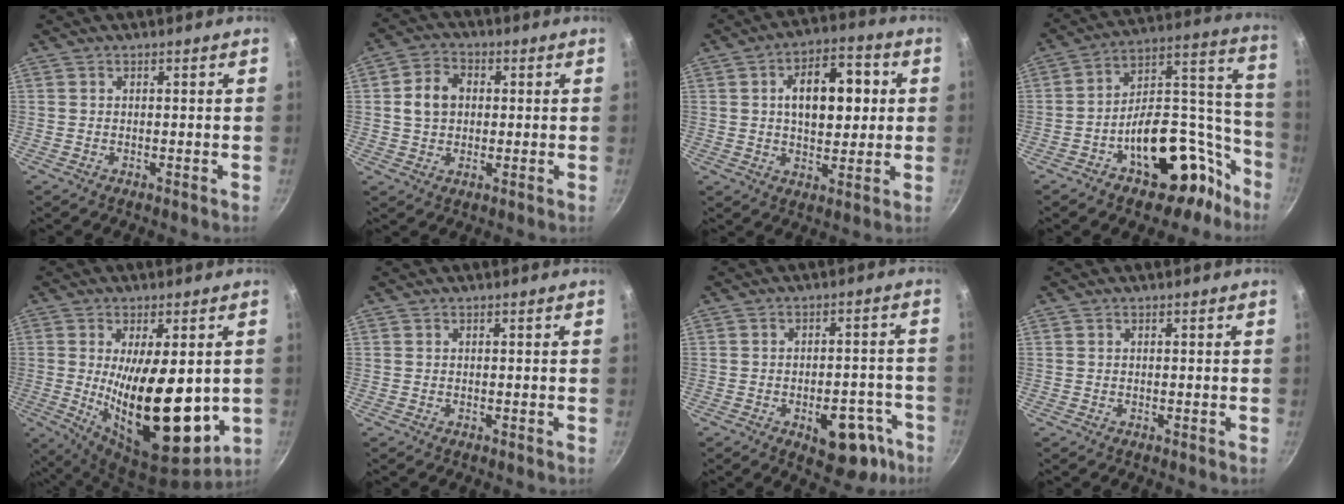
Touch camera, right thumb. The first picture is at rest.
{"total": 7.2, "force": [1.0, 5.6, 4.3], "torque": [-0.063, 0.010, 0.008]}
{"total": 13.6, "force": [2.2, 7.8, 10.9], "torque": [-0.125, 0.010, 0.027]}
{"total": 22.3, "force": [-11.9, 12.6, 14.0], "torque": [-0.114, 0.131, -0.173]}
{"total": 20.3, "force": [-0.6, 8.5, 18.4], "torque": [-0.280, -0.035, 0.006]}
{"total": 0.0}
{"total": 12.2, "force": [-5.7, 6.7, 8.5], "torque": [-0.054, 0.036, -0.064]}
{"total": 0.0}